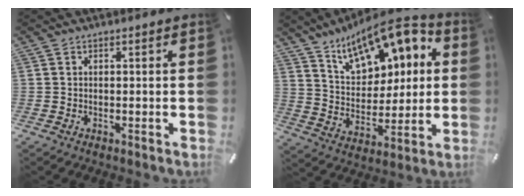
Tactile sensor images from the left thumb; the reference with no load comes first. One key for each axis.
{"total": 15.5, "fx": 10.4, "fy": 8.5, "fz": 7.7, "tx": -0.129, "ty": -0.070, "tz": 0.184}